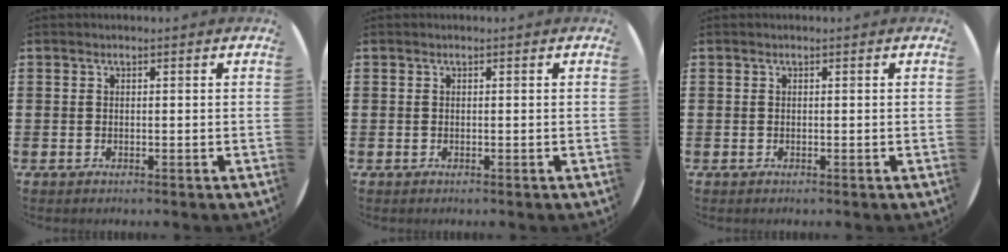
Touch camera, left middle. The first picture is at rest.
{"total": 0.0}
{"total": 0.0}